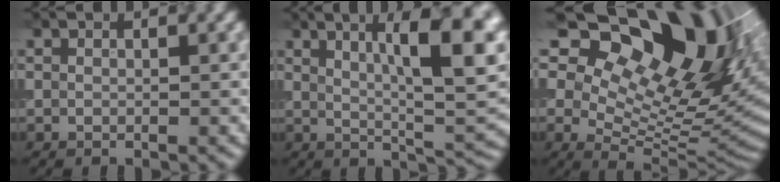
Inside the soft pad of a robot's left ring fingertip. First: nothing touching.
{"total": 11.9, "force": [4.2, 3.4, 10.6], "torque": [-0.121, 0.009, 0.065]}
{"total": 17.2, "force": [8.1, 9.4, 11.8], "torque": [-0.168, 0.022, 0.144]}